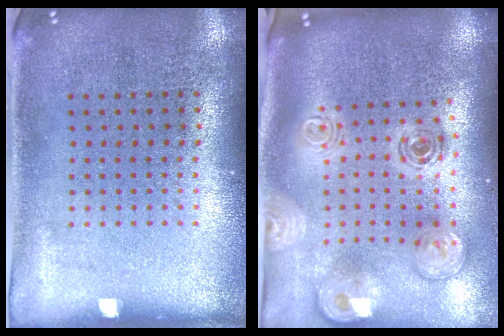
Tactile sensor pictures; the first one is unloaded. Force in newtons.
{"total": 2.3, "press": 1.8, "slide": 1.4}